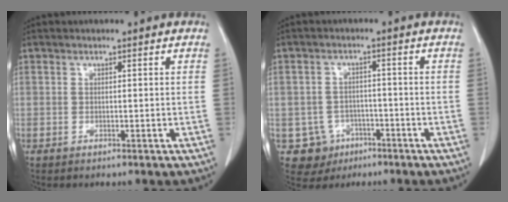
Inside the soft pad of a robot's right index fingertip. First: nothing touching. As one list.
[{"total": 5.6, "force": [-2.3, 5.1, 0.3], "torque": [-0.003, 0.012, -0.030]}]